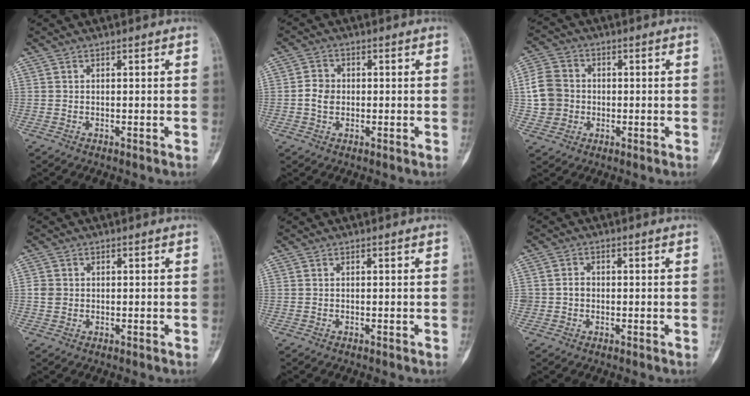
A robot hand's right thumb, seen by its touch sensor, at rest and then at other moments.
{"total": 3.5, "force": [-0.4, 3.0, 1.8], "torque": [-0.023, 0.009, -0.012]}
{"total": 8.4, "force": [-0.2, 7.6, 3.6], "torque": [-0.052, 0.015, -0.011]}
{"total": 2.1, "force": [0.1, 2.0, 0.8], "torque": [-0.005, 0.004, 0.001]}
{"total": 0.0}
{"total": 2.1, "force": [-0.3, 1.9, 0.8], "torque": [0.000, 0.007, -0.008]}